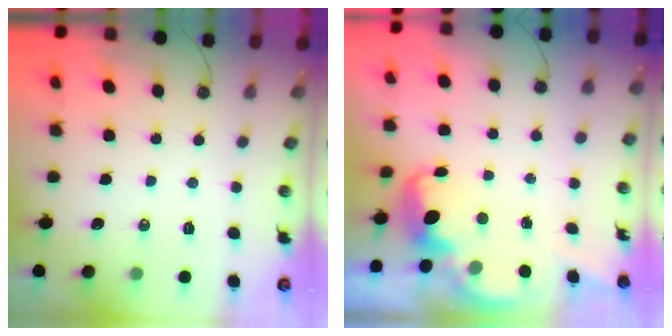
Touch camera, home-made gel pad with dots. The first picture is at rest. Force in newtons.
{"total": 2.7, "press": 2.6, "slide": 0.5}